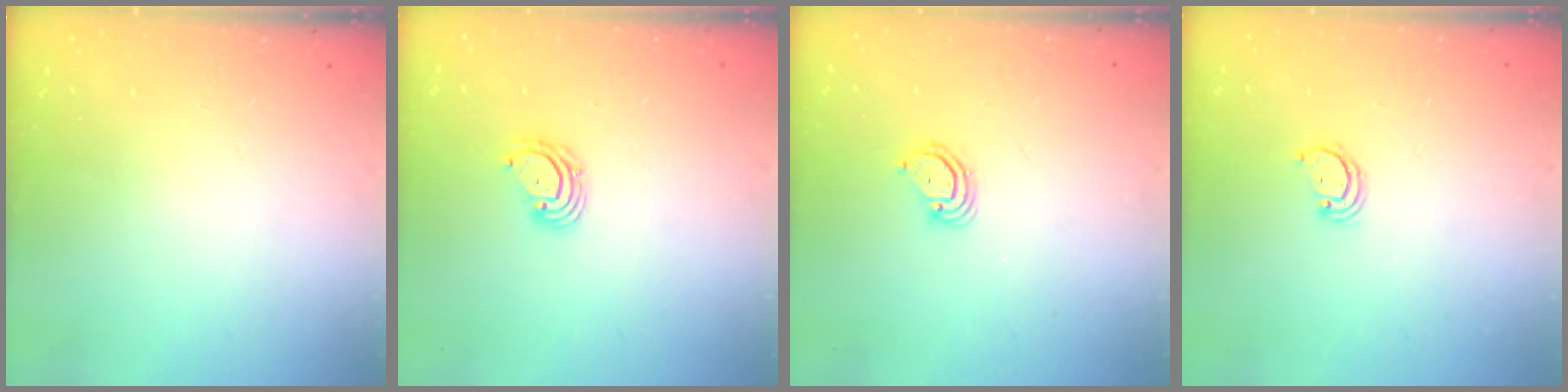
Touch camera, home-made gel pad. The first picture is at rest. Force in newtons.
{"total": 4.5, "press": 4.5, "slide": 0.5}
{"total": 3.8, "press": 3.8, "slide": 0.3}
{"total": 2.2, "press": 2.2, "slide": 0.2}